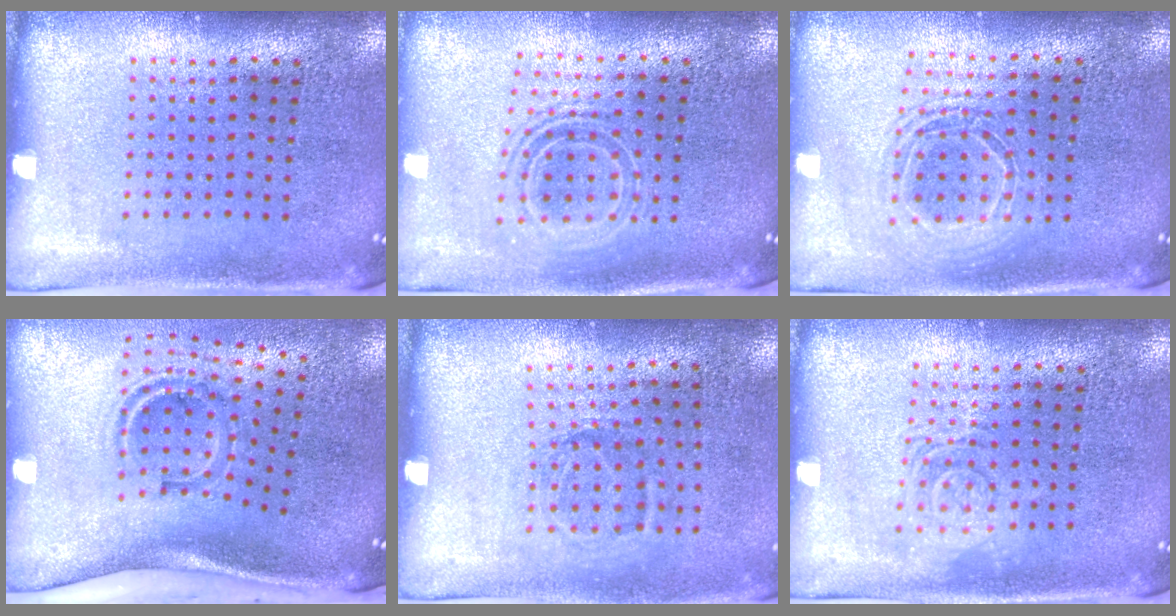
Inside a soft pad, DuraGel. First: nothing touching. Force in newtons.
{"total": 1.6, "press": 1.3, "slide": 0.9}
{"total": 1.6, "press": 1.4, "slide": 0.8}
{"total": 2.0, "press": 1.2, "slide": 1.7}
{"total": 1.2, "press": 0.8, "slide": 0.8}
{"total": 2.3, "press": 2.3, "slide": 0.5}